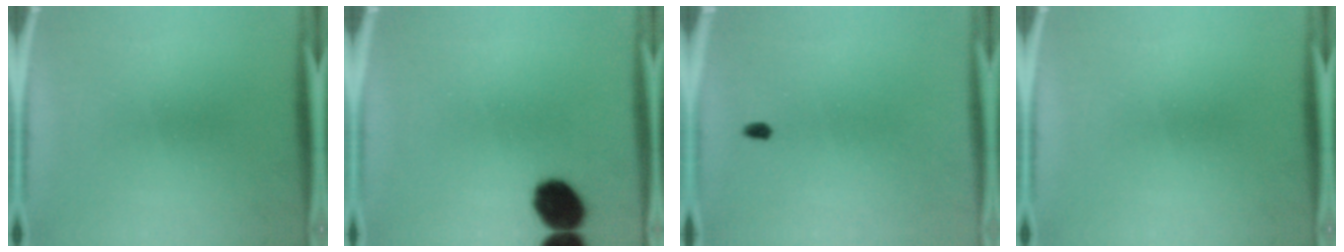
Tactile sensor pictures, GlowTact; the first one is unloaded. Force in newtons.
{"total": 10.1}
{"total": 1.1}
{"total": 0.0}